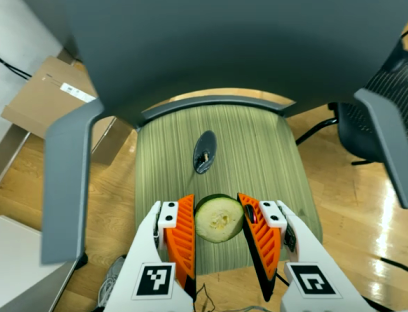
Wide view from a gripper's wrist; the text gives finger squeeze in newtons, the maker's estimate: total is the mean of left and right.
{"total": 10.3, "left": 11.0, "right": 9.6}